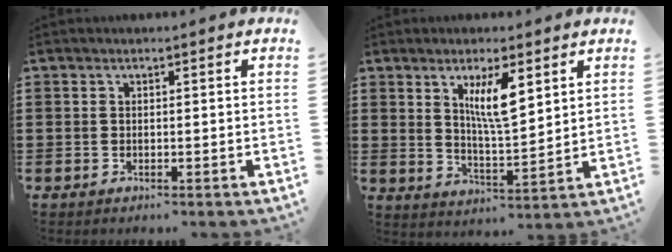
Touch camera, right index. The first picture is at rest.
{"total": 6.8, "force": [3.1, 1.7, 5.8], "torque": [-0.114, 0.002, 0.051]}